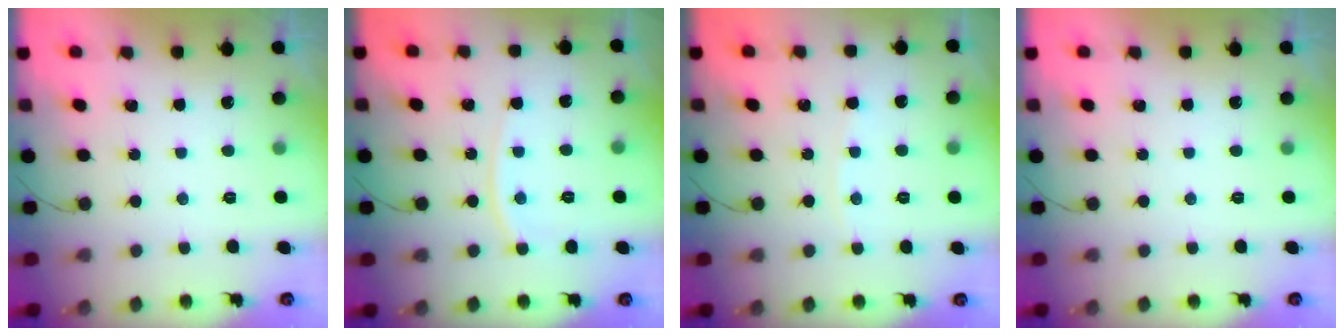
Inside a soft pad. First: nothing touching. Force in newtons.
{"total": 6.6, "press": 6.5, "slide": 0.8}
{"total": 2.0, "press": 2.0, "slide": 0.4}
{"total": 0.0}